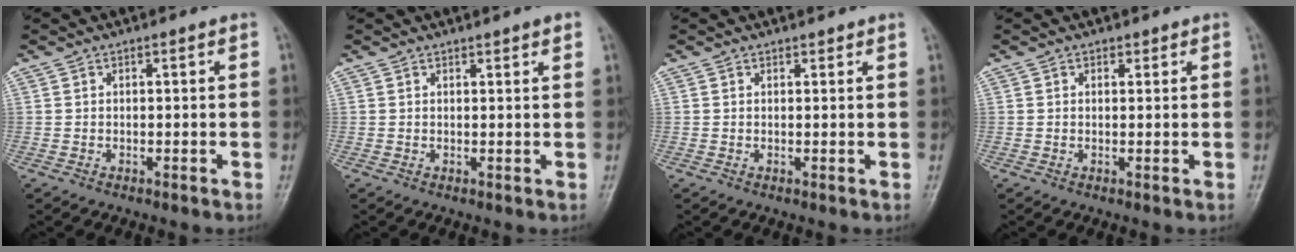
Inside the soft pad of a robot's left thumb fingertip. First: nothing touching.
{"total": 2.4, "force": [1.7, 0.4, 1.6], "torque": [-0.018, -0.002, 0.020]}
{"total": 0.8, "force": [0.7, 0.2, 0.1], "torque": [-0.002, -0.005, 0.010]}
{"total": 0.9, "force": [0.6, 0.6, 0.2], "torque": [0.005, -0.004, 0.006]}